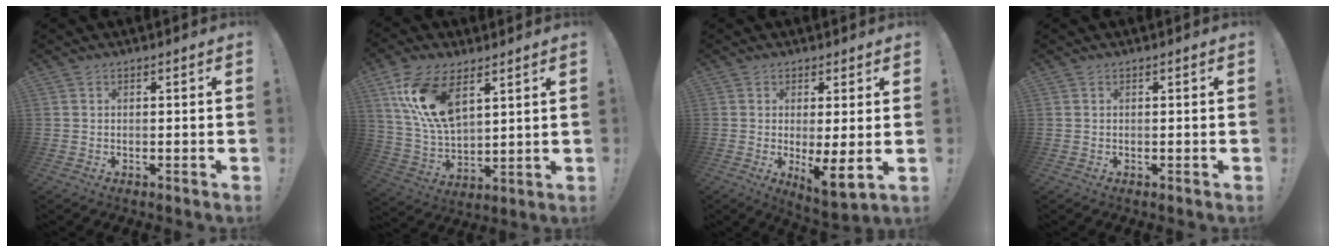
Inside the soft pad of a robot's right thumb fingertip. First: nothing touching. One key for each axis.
{"total": 15.6, "fx": 7.8, "fy": 8.0, "fz": 10.8, "tx": -0.227, "ty": -0.028, "tz": 0.147}
{"total": 6.8, "fx": 0.2, "fy": 0.9, "fz": 6.7, "tx": -0.084, "ty": -0.032, "tz": 0.006}
{"total": 0.0}